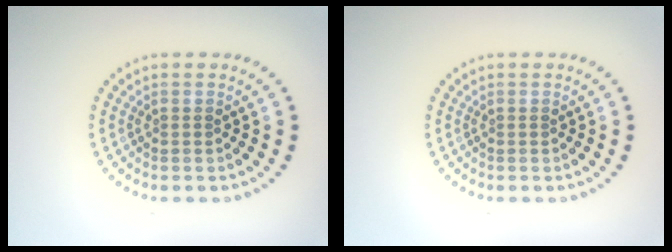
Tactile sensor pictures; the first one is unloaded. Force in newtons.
{"total": 0.0}